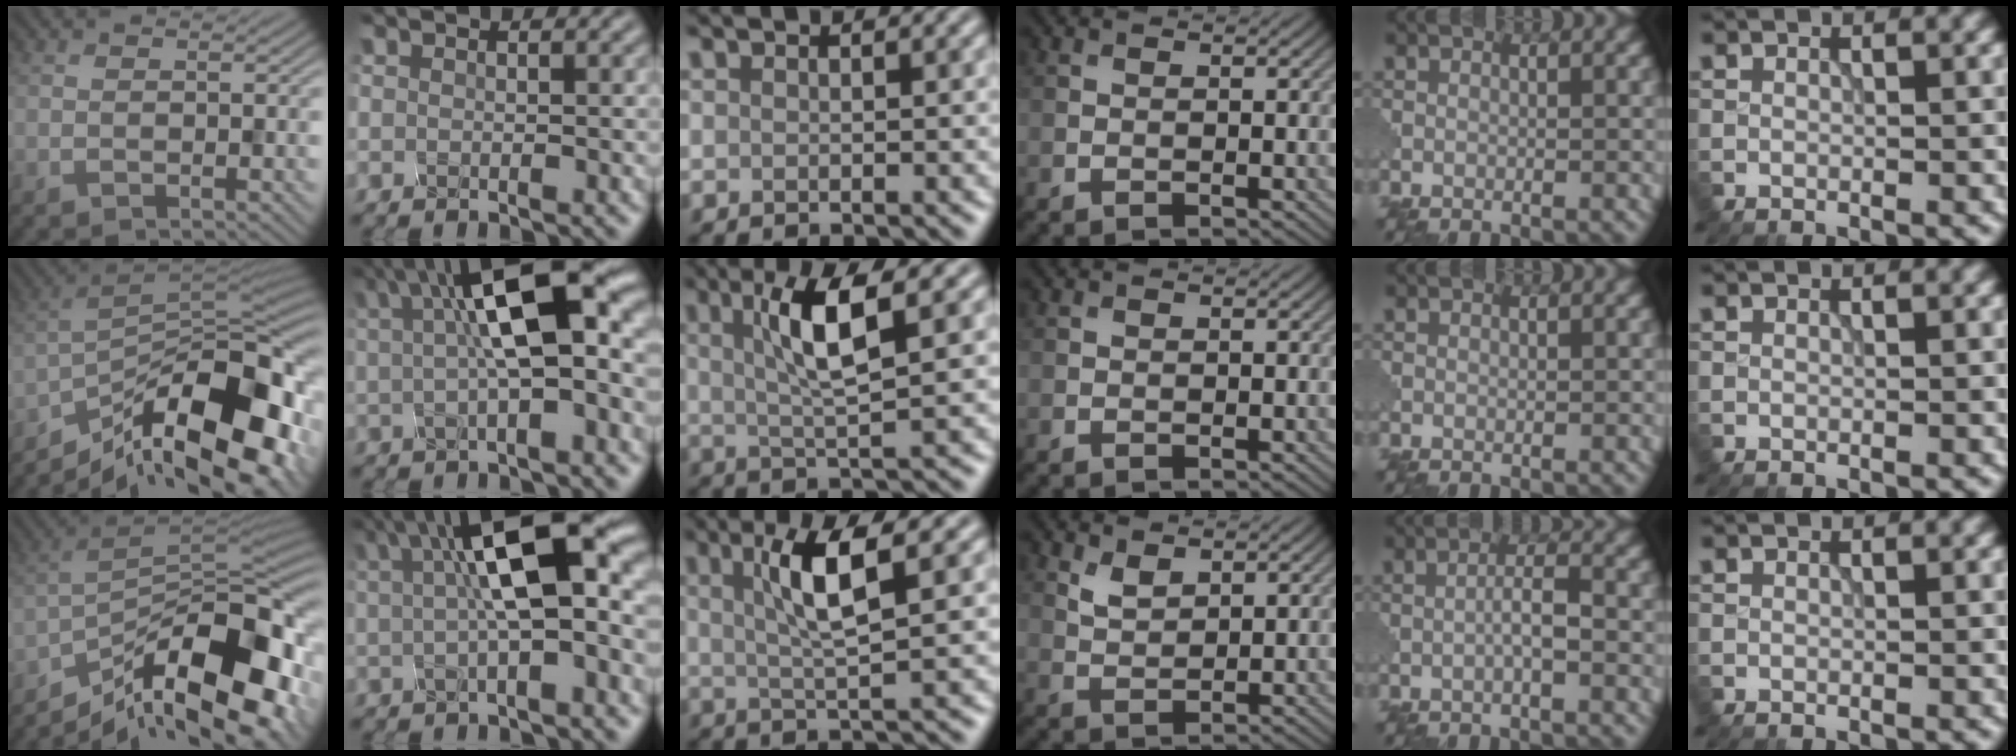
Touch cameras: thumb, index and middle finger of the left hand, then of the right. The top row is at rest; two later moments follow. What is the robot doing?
{"motion": "assemble", "object": "glue stick"}